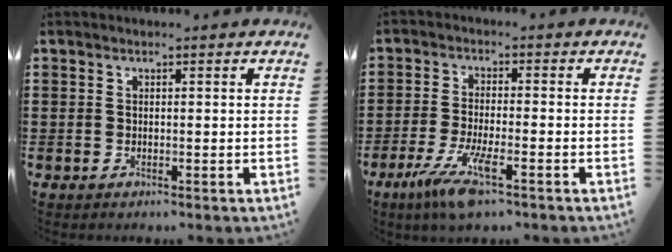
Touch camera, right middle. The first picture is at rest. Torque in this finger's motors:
{"motor_torque": [1.59, -0.55, 0.45, 0.15]}